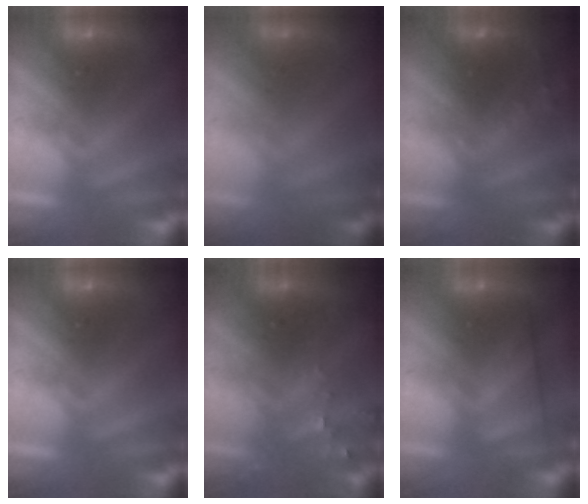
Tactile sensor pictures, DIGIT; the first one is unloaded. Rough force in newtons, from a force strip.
{"total": 1.8}
{"total": 8.0}
{"total": 0.0}
{"total": 7.7}
{"total": 2.6}